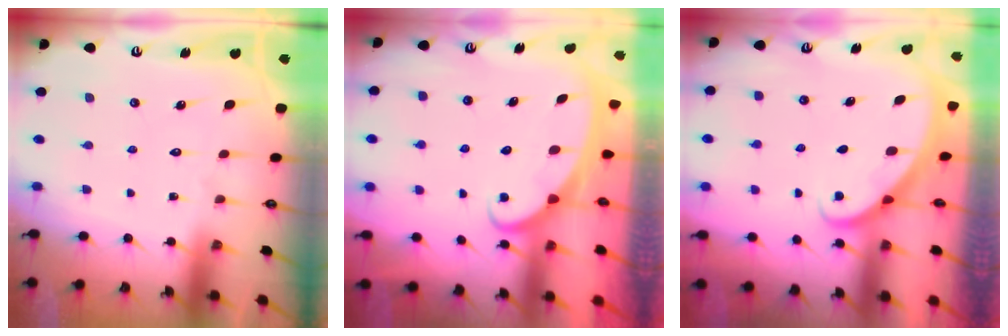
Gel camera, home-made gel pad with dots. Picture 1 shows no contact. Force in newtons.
{"total": 2.5, "press": 2.5, "slide": 0.4}
{"total": 2.0, "press": 2.0, "slide": 0.1}